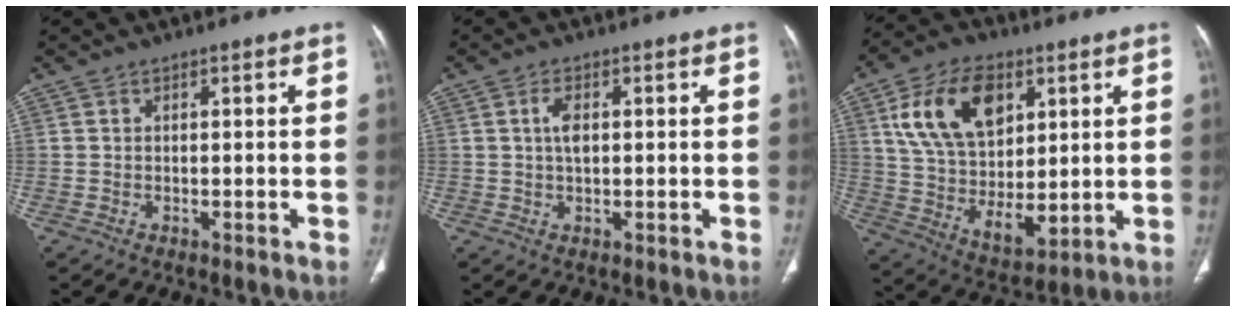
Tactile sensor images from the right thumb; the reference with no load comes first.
{"total": 2.9, "force": [0.5, 1.5, 2.4], "torque": [-0.044, 0.004, 0.008]}
{"total": 19.7, "force": [6.9, 12.0, 13.9], "torque": [-0.214, -0.029, 0.134]}